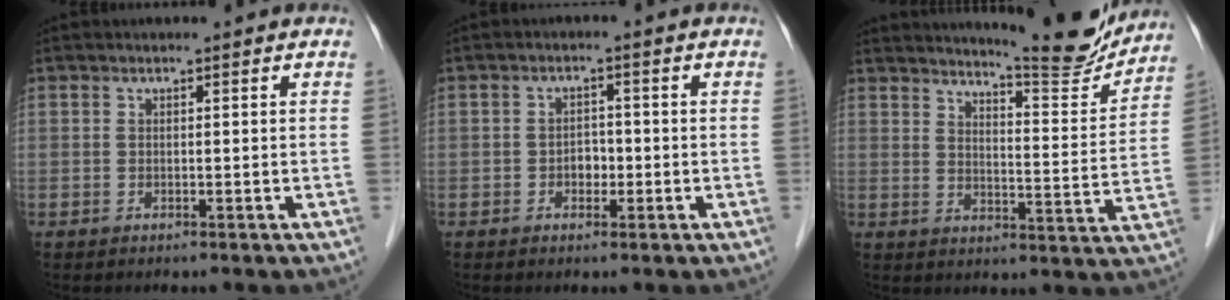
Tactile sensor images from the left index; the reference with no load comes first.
{"total": 2.3, "force": [-0.7, 1.6, 1.4], "torque": [-0.018, 0.007, -0.011]}
{"total": 13.9, "force": [13.3, 0.3, 4.0], "torque": [-0.059, -0.045, 0.170]}